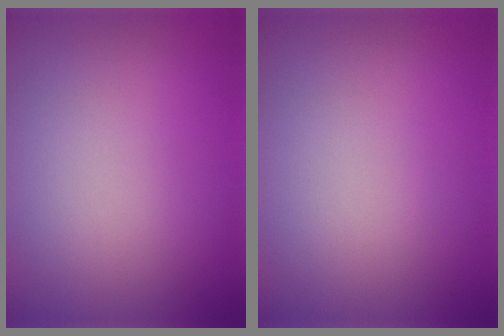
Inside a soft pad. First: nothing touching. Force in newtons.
{"total": 0.0}